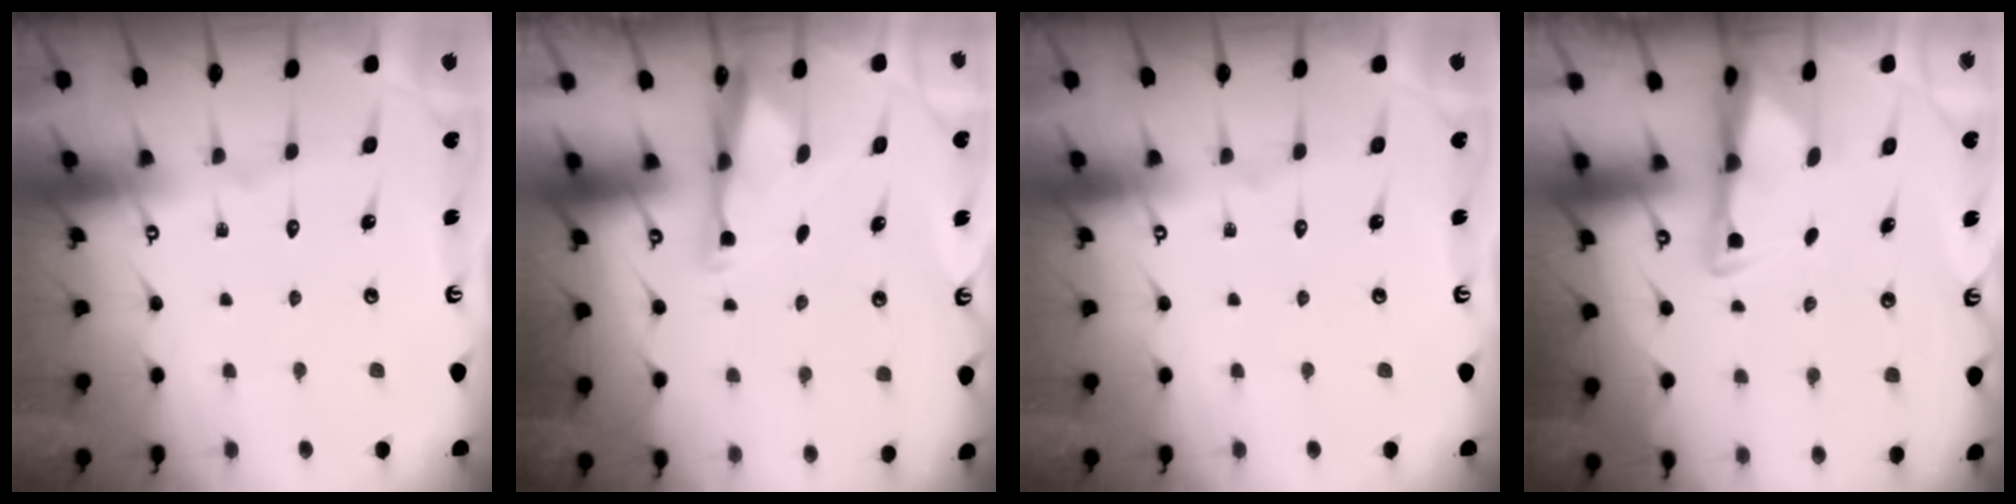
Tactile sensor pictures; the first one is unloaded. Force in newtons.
{"total": 2.9, "press": 2.9, "slide": 0.6}
{"total": 0.0}
{"total": 3.0, "press": 2.9, "slide": 0.6}